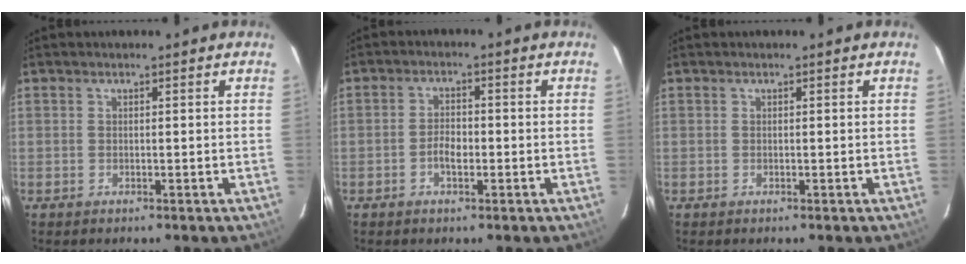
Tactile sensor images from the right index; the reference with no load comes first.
{"total": 3.0, "force": [-1.2, 1.5, 2.4], "torque": [-0.050, 0.005, -0.021]}
{"total": 0.0}